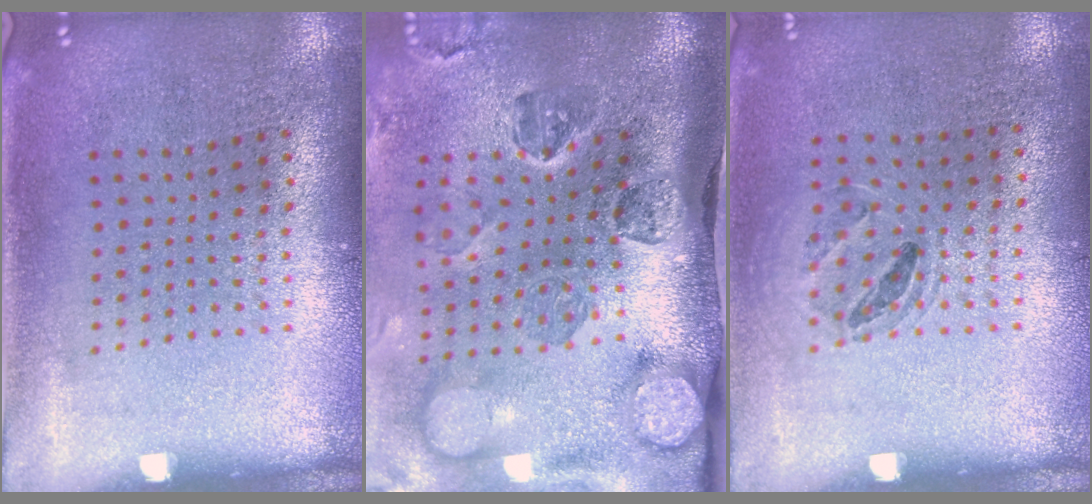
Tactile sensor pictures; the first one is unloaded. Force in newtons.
{"total": 4.8, "press": 3.5, "slide": 3.3}
{"total": 1.0, "press": 1.0, "slide": 0.1}